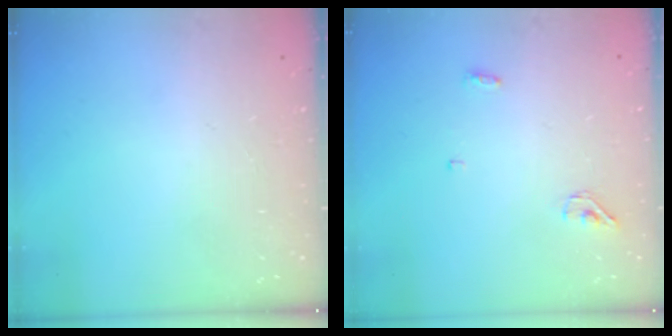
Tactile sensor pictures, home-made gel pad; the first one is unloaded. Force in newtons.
{"total": 3.7, "press": 3.6, "slide": 0.9}